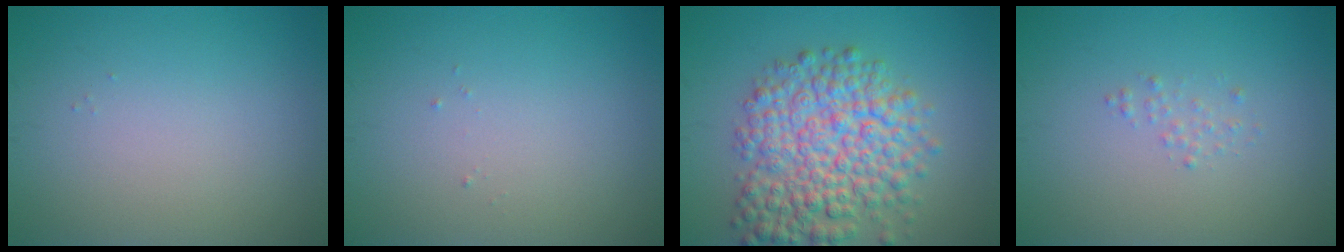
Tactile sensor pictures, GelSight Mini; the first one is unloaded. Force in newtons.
{"total": 0.0}
{"total": 8.4, "press": 8.4, "slide": 0.3}
{"total": 0.8, "press": 0.8, "slide": 0.0}